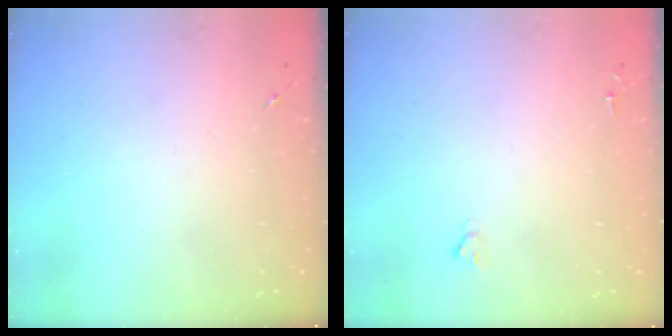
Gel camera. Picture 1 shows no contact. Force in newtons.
{"total": 1.6, "press": 1.6, "slide": 0.2}